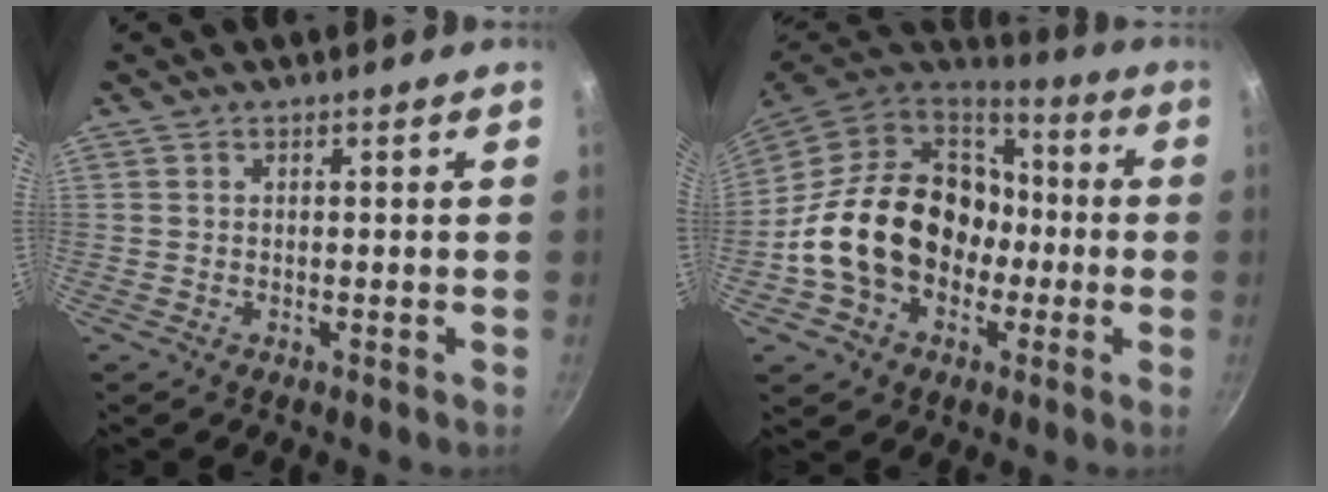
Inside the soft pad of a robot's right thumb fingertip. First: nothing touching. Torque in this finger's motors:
{"motor_torque": [1.02, 0.86, 1.44, -1.32, 0.45]}